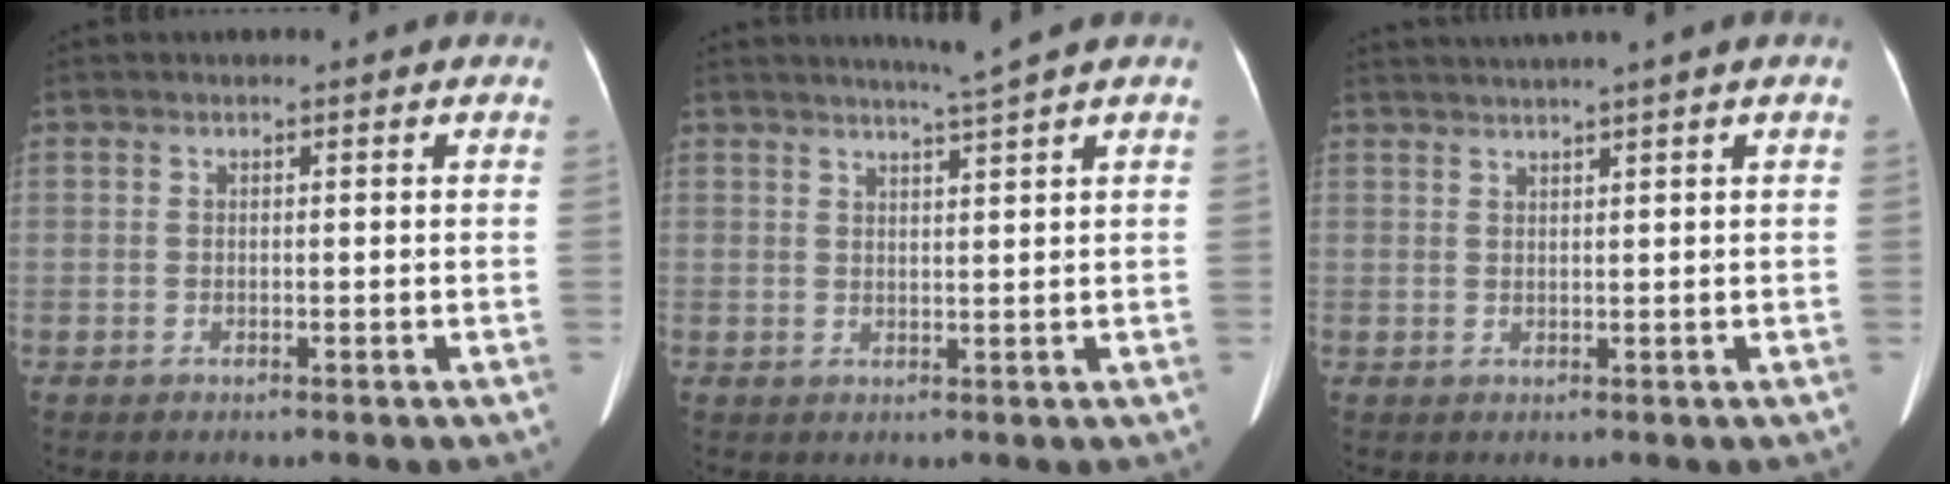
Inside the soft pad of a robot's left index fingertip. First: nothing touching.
{"total": 3.4, "force": [2.7, -1.5, 1.4], "torque": [-0.022, -0.011, 0.051]}
{"total": 4.3, "force": [3.3, -1.4, 2.4], "torque": [-0.035, 0.019, 0.060]}